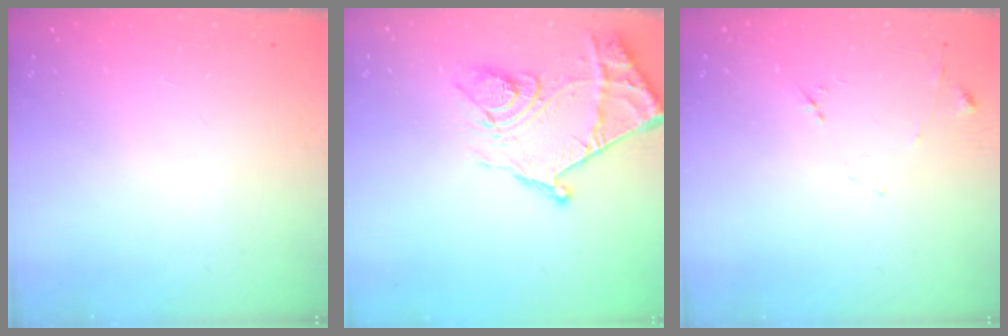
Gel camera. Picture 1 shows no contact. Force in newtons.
{"total": 17.3, "press": 17.2, "slide": 1.7}
{"total": 7.1, "press": 7.1, "slide": 0.7}